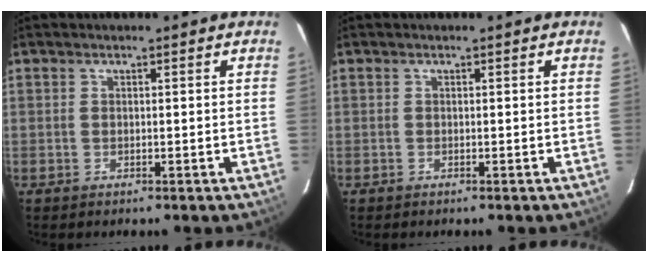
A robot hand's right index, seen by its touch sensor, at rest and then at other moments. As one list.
[{"total": 0.0}]